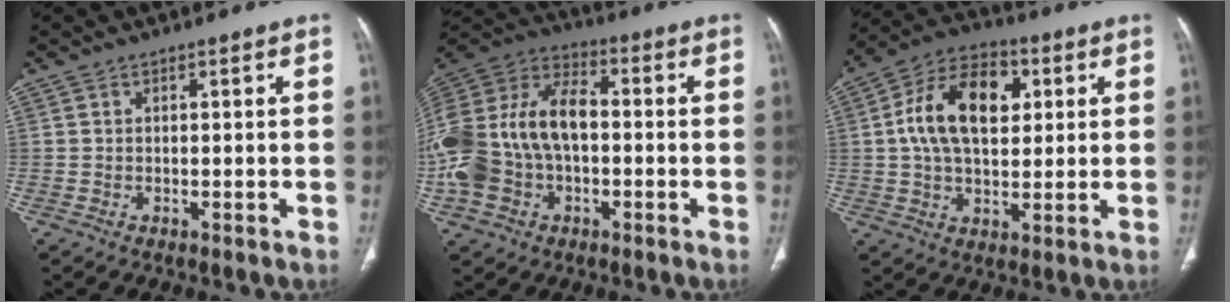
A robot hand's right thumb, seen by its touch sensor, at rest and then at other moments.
{"total": 22.3, "force": [-1.7, 14.9, 16.5], "torque": [-0.364, 0.039, -0.030]}
{"total": 15.6, "force": [3.2, 9.5, 11.9], "torque": [-0.194, 0.012, 0.050]}